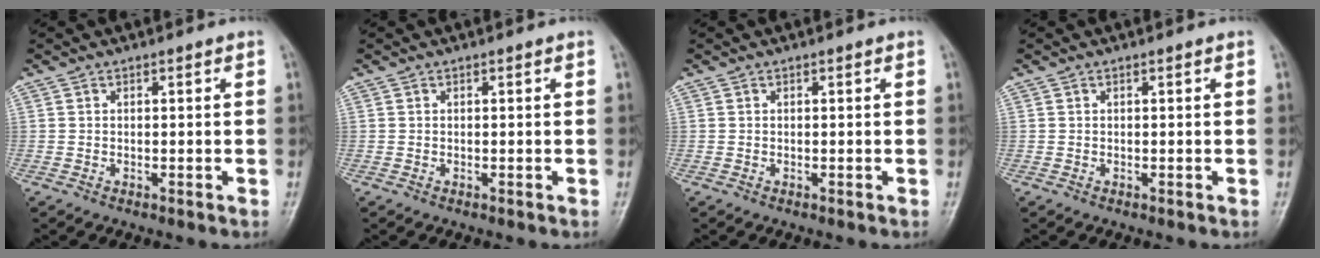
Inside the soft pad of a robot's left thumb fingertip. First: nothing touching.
{"total": 0.0}
{"total": 0.0}
{"total": 0.0}